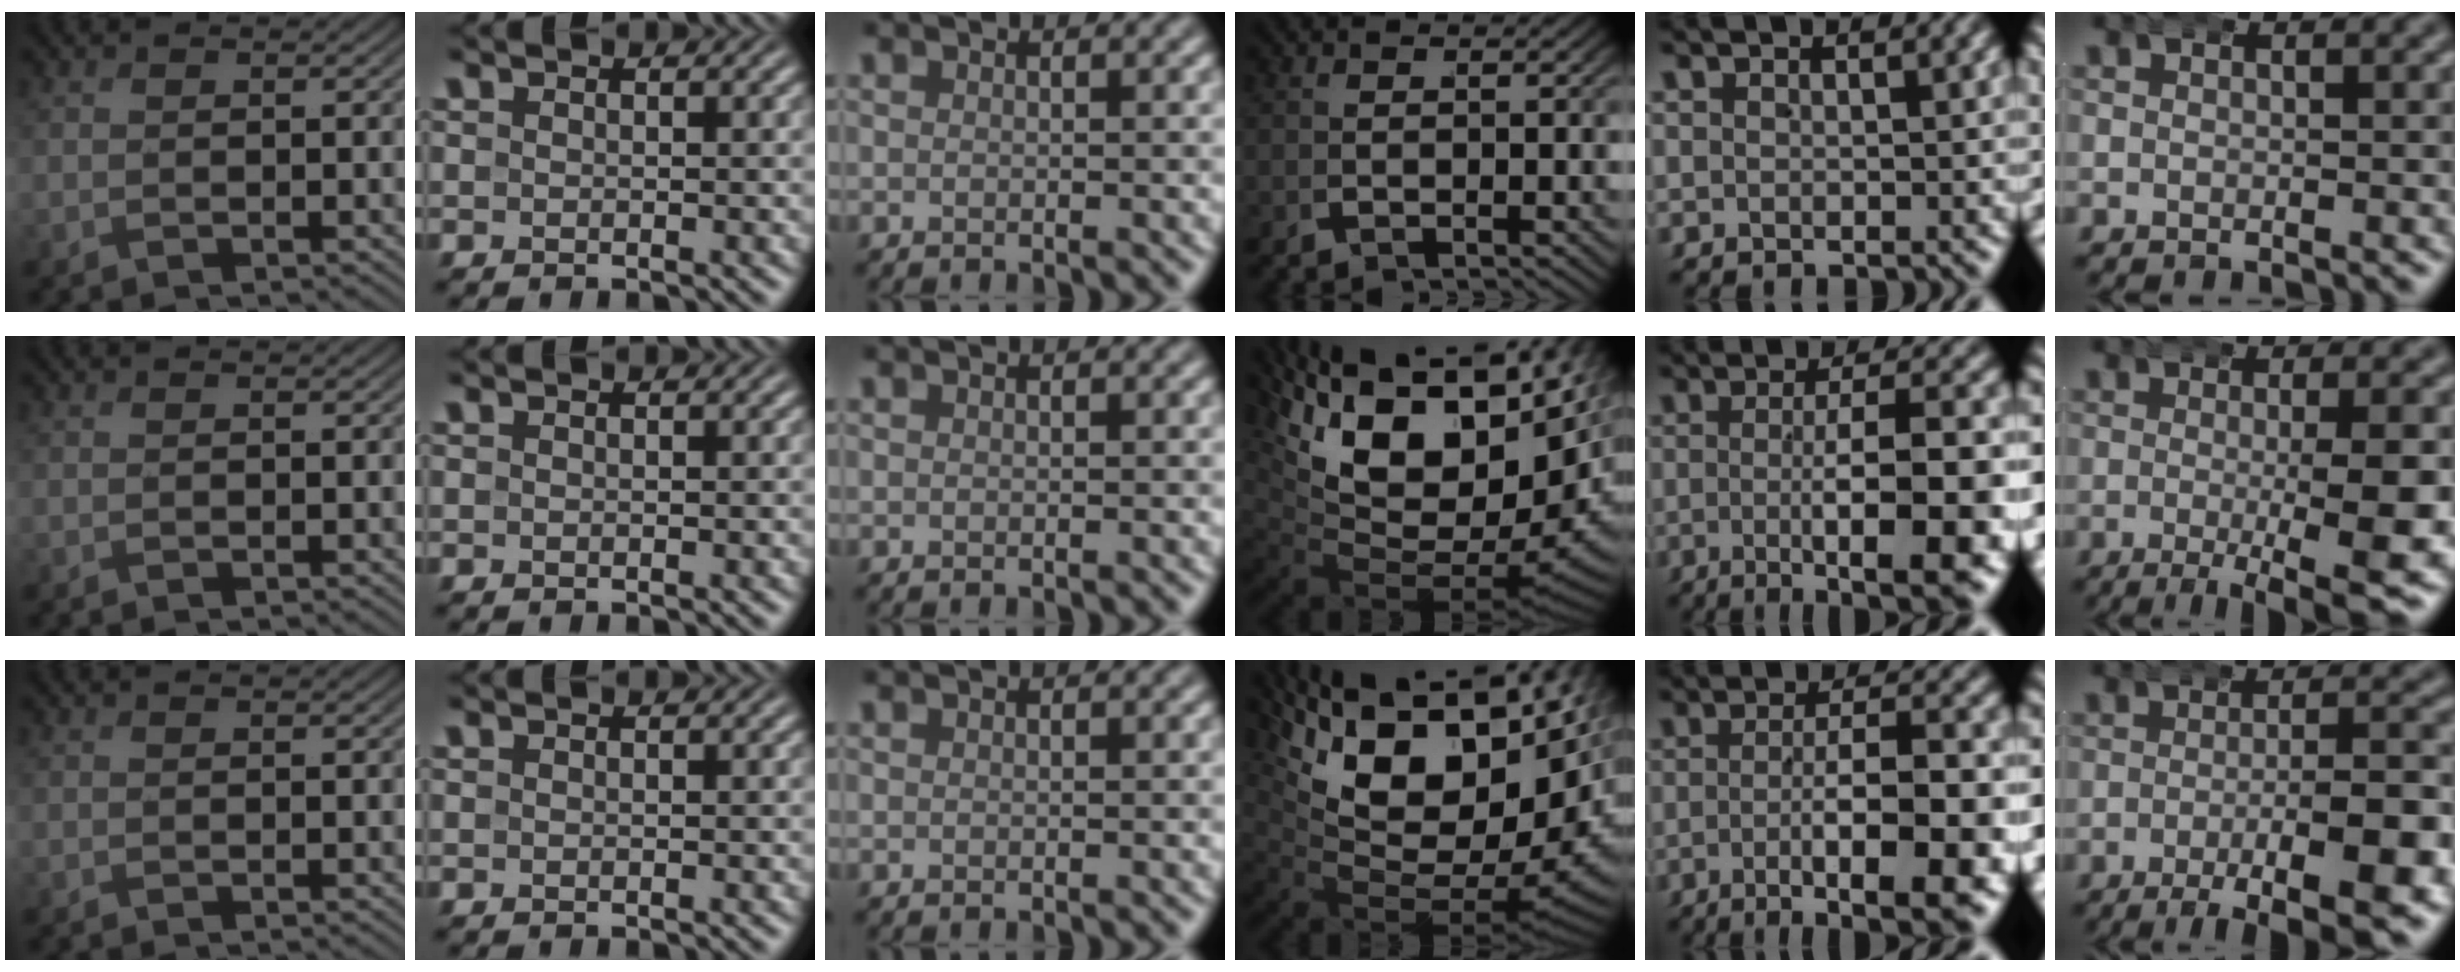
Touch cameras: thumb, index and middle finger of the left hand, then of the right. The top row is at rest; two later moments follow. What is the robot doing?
{"motion": "wrap", "object": "arm wrap"}